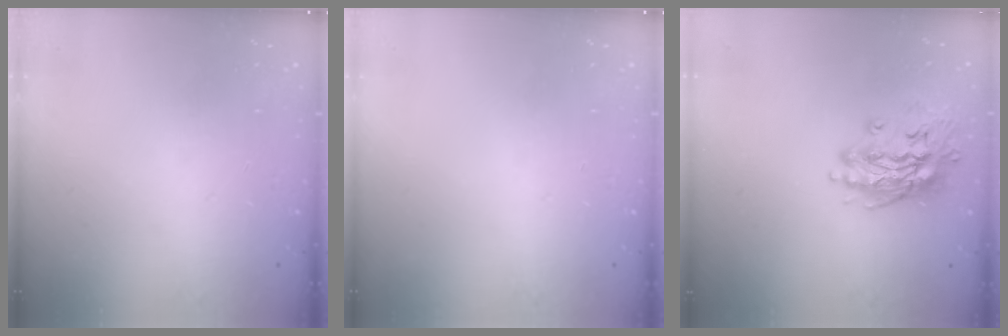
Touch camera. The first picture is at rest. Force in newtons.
{"total": 0.0}
{"total": 15.7, "press": 15.5, "slide": 2.5}